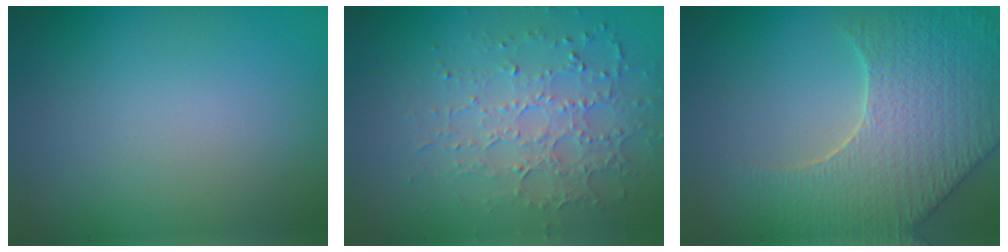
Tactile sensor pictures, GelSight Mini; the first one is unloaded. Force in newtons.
{"total": 3.4, "press": 3.2, "slide": 1.3}
{"total": 7.1, "press": 5.9, "slide": 3.9}